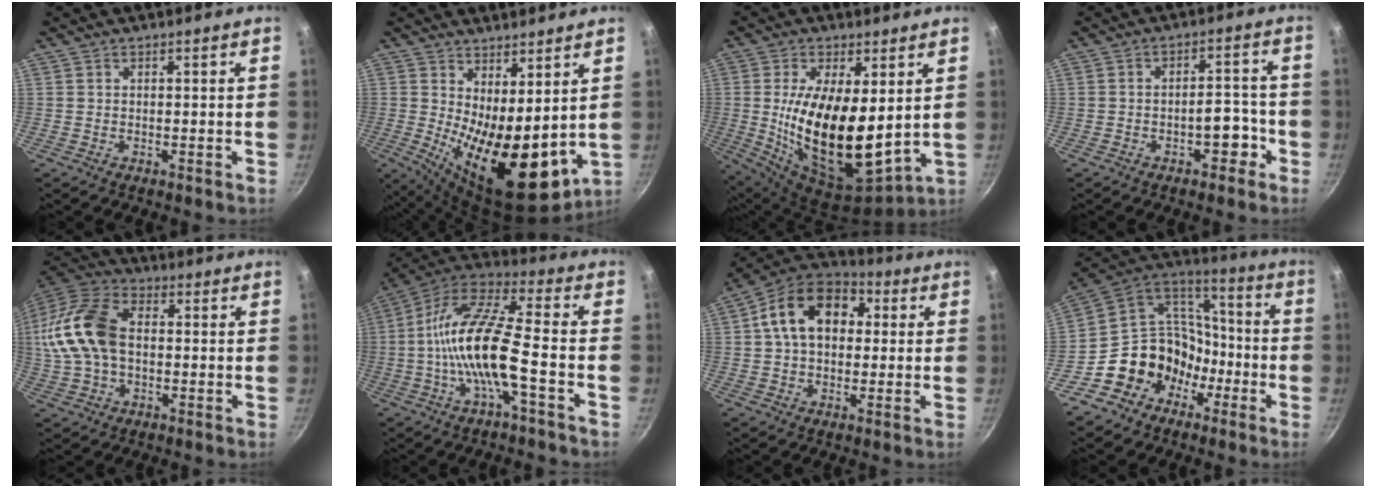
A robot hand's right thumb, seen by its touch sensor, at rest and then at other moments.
{"total": 16.7, "force": [1.9, 7.2, 14.9], "torque": [-0.195, -0.038, 0.048]}
{"total": 19.5, "force": [2.0, 8.9, 17.3], "torque": [-0.307, -0.042, 0.048]}
{"total": 5.6, "force": [-2.6, 2.9, 3.9], "torque": [-0.019, 0.035, -0.032]}
{"total": 18.2, "force": [0.6, 12.0, 13.7], "torque": [-0.281, 0.037, 0.003]}
{"total": 16.2, "force": [-3.5, 4.4, 15.2], "torque": [-0.289, 0.040, -0.084]}
{"total": 15.3, "force": [2.6, 10.7, 10.6], "torque": [-0.143, 0.030, 0.022]}
{"total": 17.2, "force": [-6.8, 14.4, 6.4], "torque": [-0.057, 0.091, -0.113]}